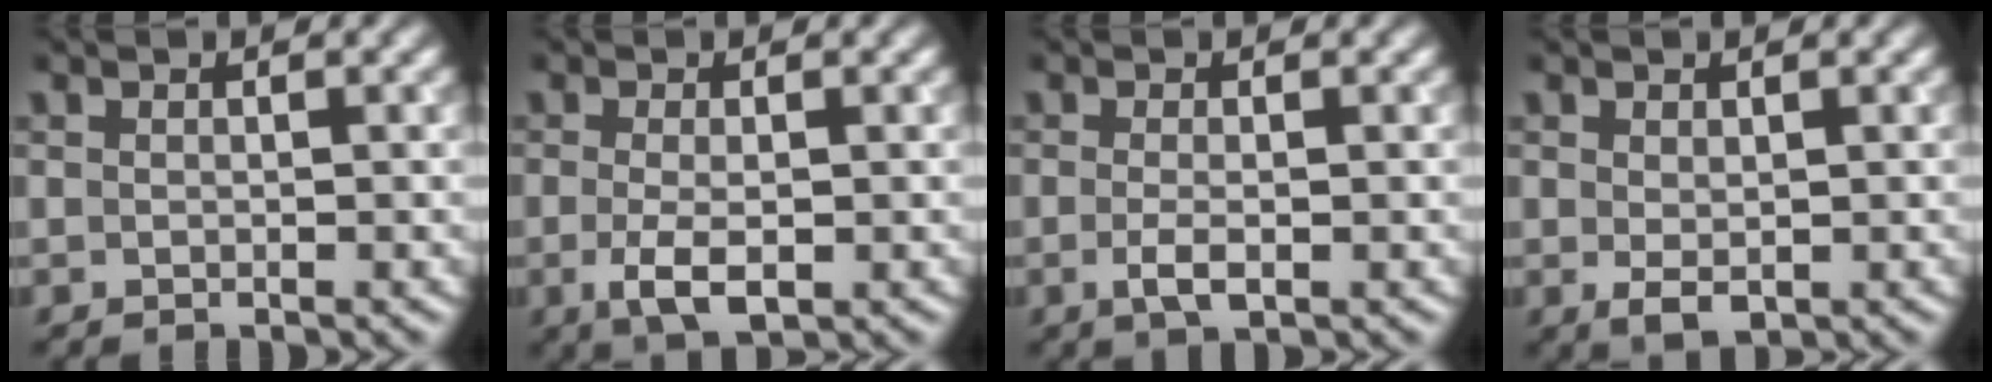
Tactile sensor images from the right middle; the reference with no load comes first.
{"total": 3.4, "force": [-0.9, 1.3, 3.0], "torque": [-0.066, -0.011, -0.016]}
{"total": 2.1, "force": [-0.5, 0.7, 1.9], "torque": [-0.040, -0.006, -0.011]}
{"total": 1.8, "force": [-0.1, 1.0, 1.5], "torque": [-0.029, -0.005, 0.003]}